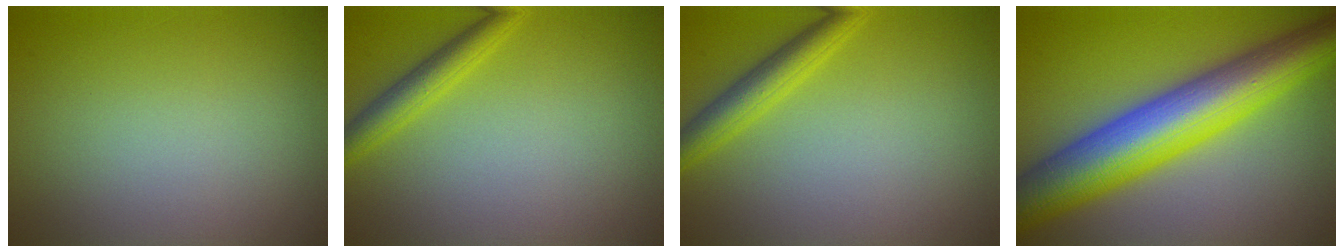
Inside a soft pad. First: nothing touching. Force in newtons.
{"total": 2.7, "press": 2.7, "slide": 0.2}
{"total": 3.1, "press": 3.1, "slide": 0.2}
{"total": 11.7, "press": 11.7, "slide": 0.0}